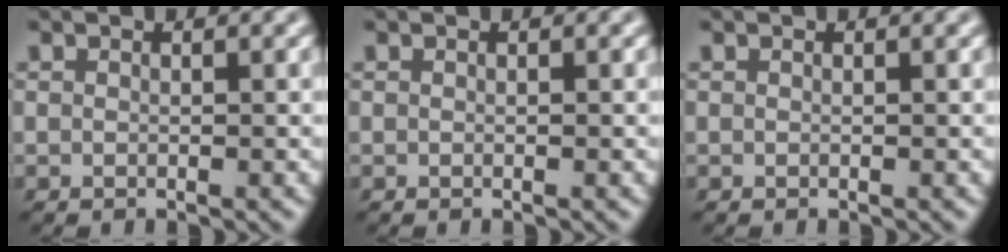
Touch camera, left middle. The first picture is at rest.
{"total": 0.0}
{"total": 0.0}